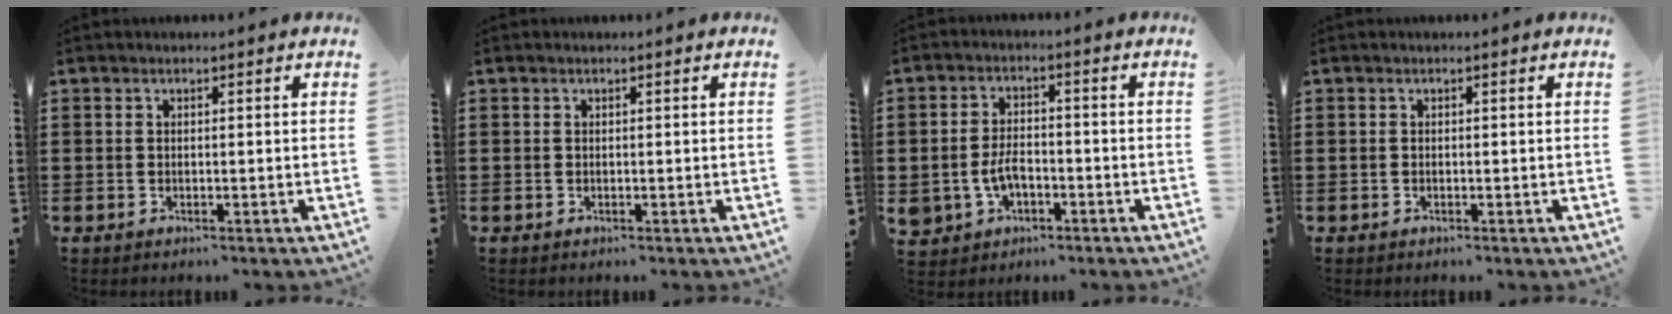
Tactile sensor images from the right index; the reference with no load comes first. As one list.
[{"total": 0.0}, {"total": 4.5, "force": [-1.7, 2.9, 2.9], "torque": [-0.070, 0.002, -0.034]}, {"total": 0.0}]